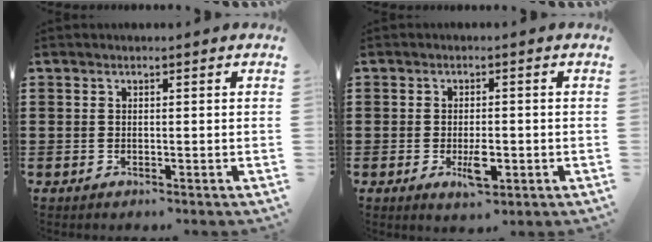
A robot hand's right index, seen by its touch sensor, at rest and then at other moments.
{"total": 4.5, "force": [-1.3, 1.7, 3.9], "torque": [-0.072, 0.001, -0.021]}